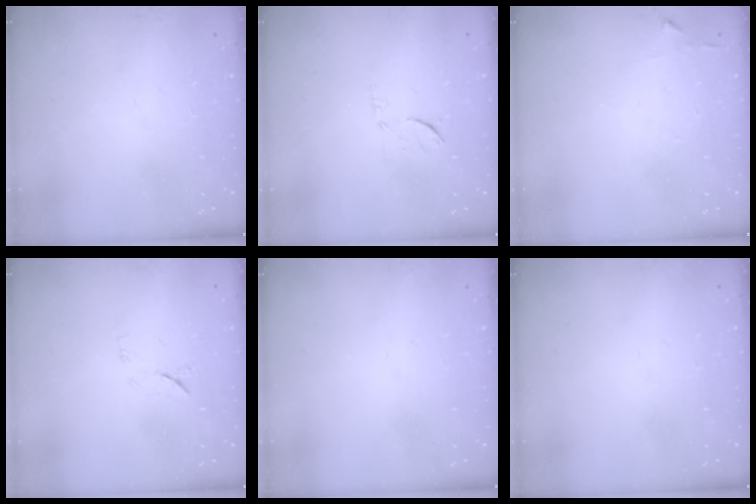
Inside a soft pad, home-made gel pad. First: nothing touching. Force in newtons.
{"total": 6.1, "press": 6.1, "slide": 0.7}
{"total": 2.9, "press": 2.9, "slide": 0.3}
{"total": 6.8, "press": 6.7, "slide": 0.8}
{"total": 0.0}
{"total": 0.0}